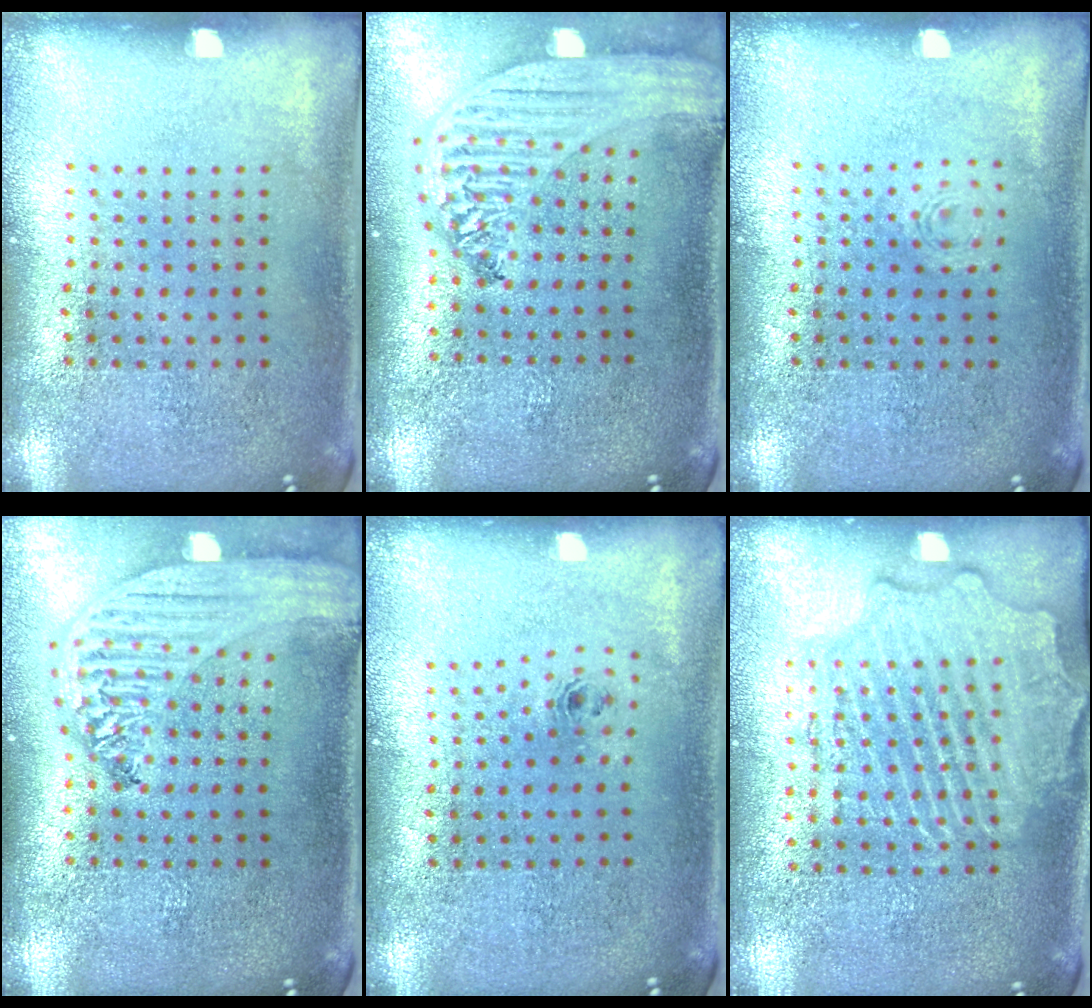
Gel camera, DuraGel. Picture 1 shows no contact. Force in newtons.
{"total": 2.9, "press": 2.3, "slide": 1.8}
{"total": 0.7, "press": 0.7, "slide": 0.1}
{"total": 2.9, "press": 2.3, "slide": 1.8}
{"total": 0.7, "press": 0.3, "slide": 0.6}
{"total": 2.2, "press": 2.2, "slide": 0.2}